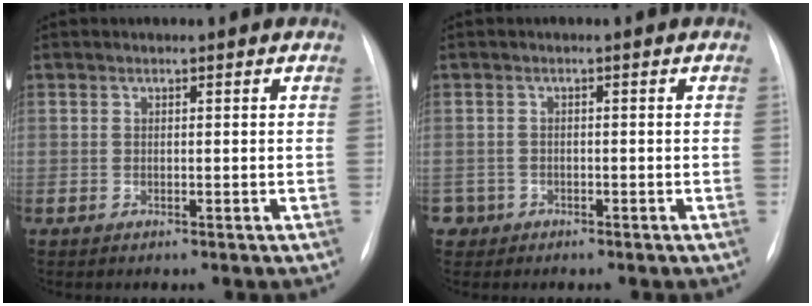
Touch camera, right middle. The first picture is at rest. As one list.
[{"total": 1.9, "force": [-1.1, 1.6, -0.4], "torque": [0.005, 0.009, -0.021]}]